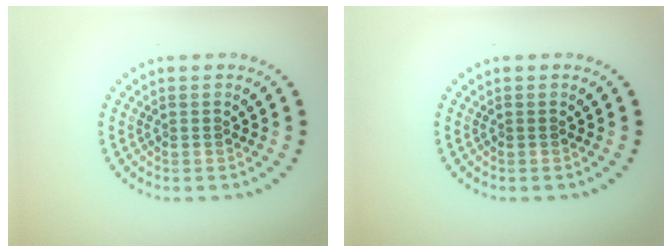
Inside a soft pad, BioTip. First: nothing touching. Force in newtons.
{"total": 0.0}